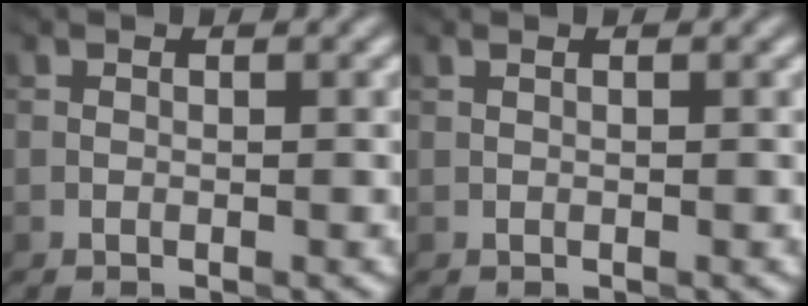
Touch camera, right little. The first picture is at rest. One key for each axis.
{"total": 0.0}